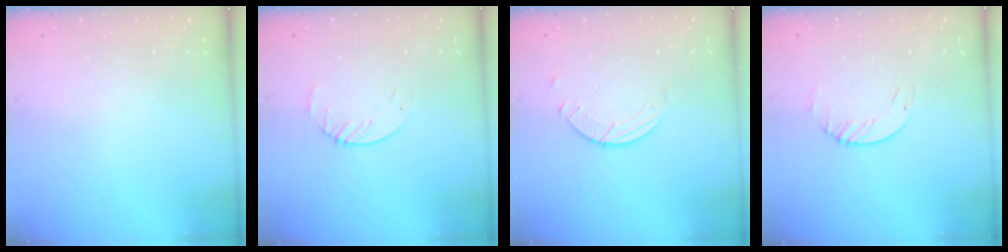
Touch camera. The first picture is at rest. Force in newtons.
{"total": 3.1, "press": 3.1, "slide": 0.4}
{"total": 2.6, "press": 2.6, "slide": 0.3}
{"total": 1.7, "press": 1.7, "slide": 0.2}